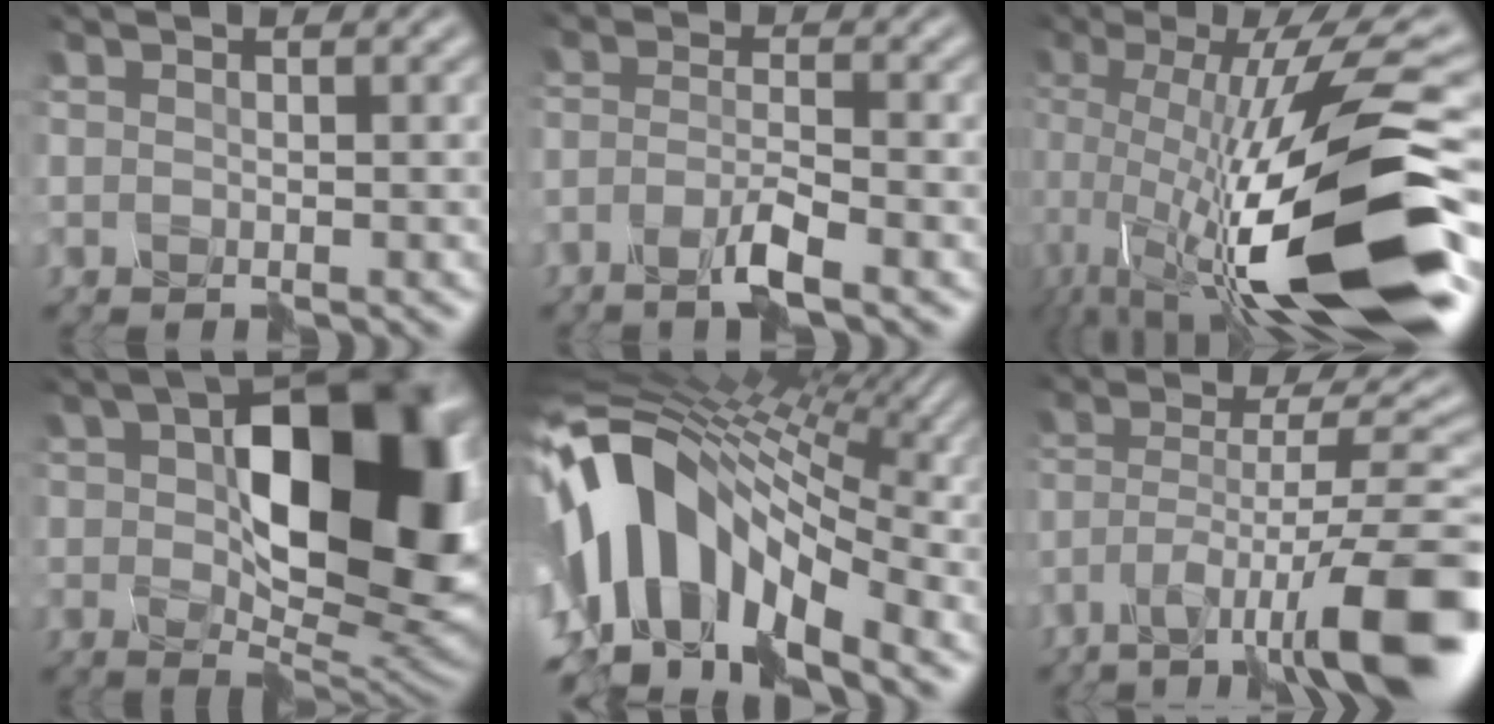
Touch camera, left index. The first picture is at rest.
{"total": 2.7, "force": [-2.5, -0.6, 0.7], "torque": [-0.035, 0.002, -0.053]}
{"total": 15.7, "force": [-3.4, 3.9, 14.8], "torque": [-0.247, 0.016, -0.058]}
{"total": 13.9, "force": [1.4, 7.6, 11.6], "torque": [-0.166, 0.001, 0.035]}
{"total": 11.6, "force": [-3.4, 7.0, 8.6], "torque": [-0.154, 0.023, -0.077]}
{"total": 12.3, "force": [-6.9, 2.6, 9.9], "torque": [-0.174, 0.005, -0.116]}